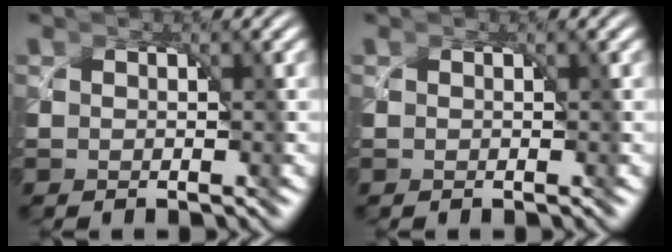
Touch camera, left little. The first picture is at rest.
{"total": 0.0}